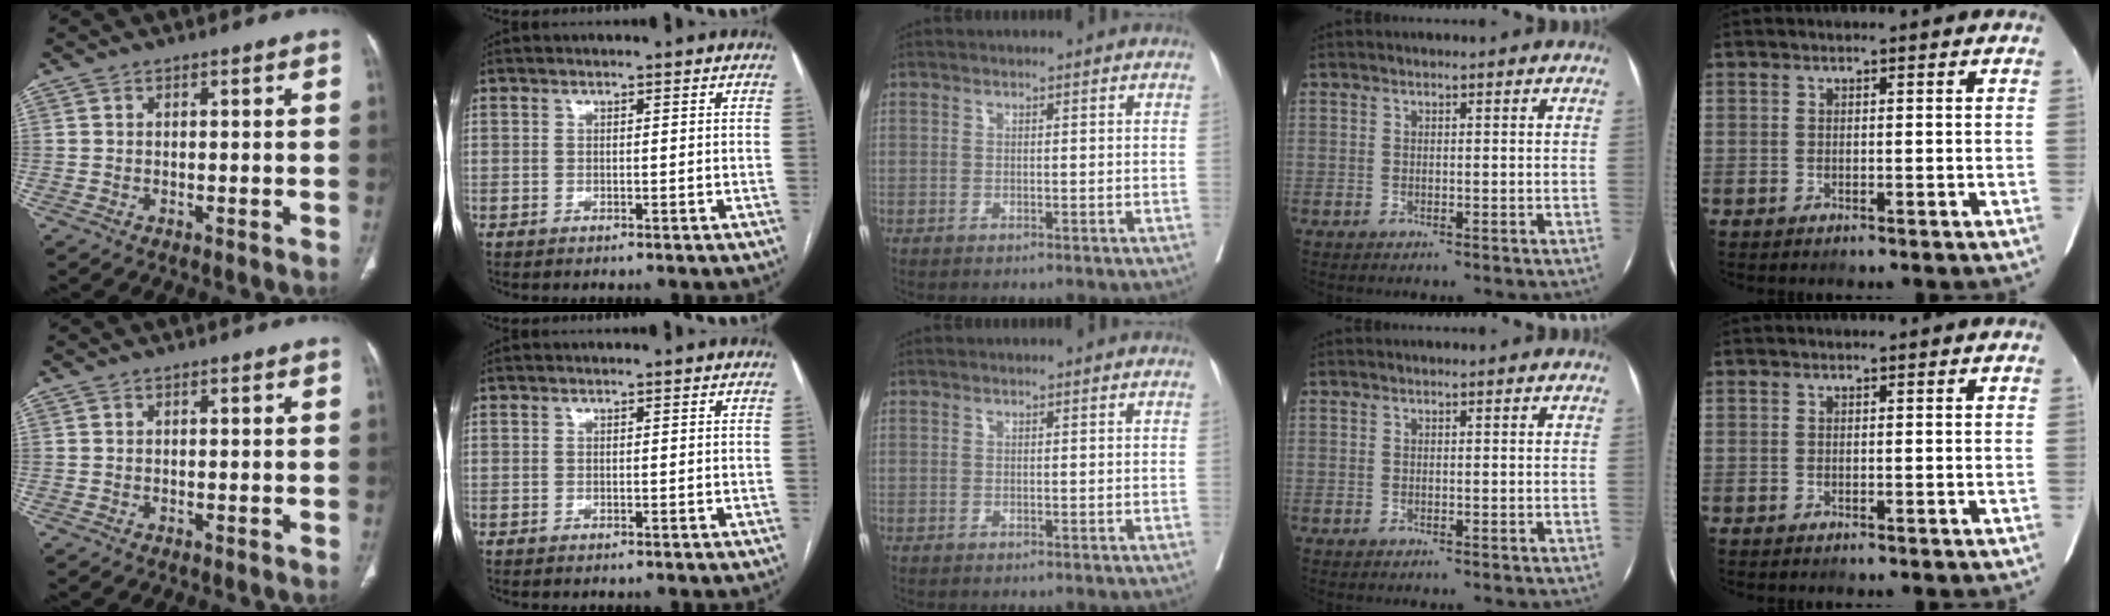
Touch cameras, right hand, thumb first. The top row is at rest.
{}